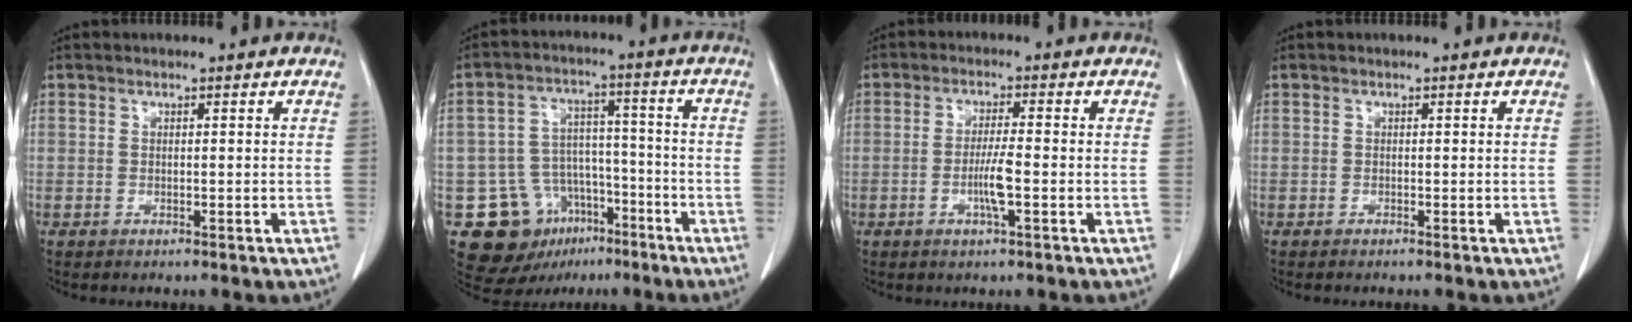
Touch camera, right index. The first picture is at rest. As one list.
[{"total": 12.4, "force": [-6.4, 9.7, 4.2], "torque": [-0.067, 0.046, -0.089]}, {"total": 4.6, "force": [-1.2, 0.1, 4.4], "torque": [-0.085, -0.006, -0.024]}, {"total": 0.0}]